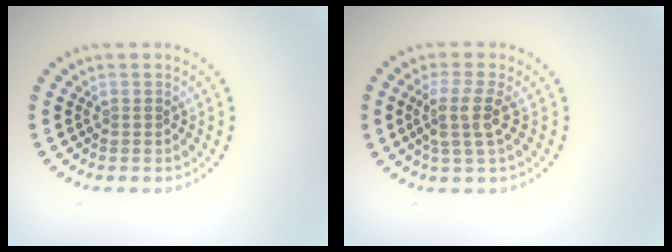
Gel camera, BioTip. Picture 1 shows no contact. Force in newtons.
{"total": 3.1, "press": 2.4, "slide": 2.0}